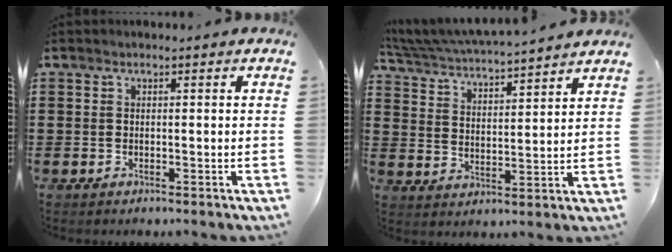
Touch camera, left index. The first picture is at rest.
{"total": 4.5, "force": [4.5, -0.1, 0.8], "torque": [-0.042, -0.034, 0.071]}